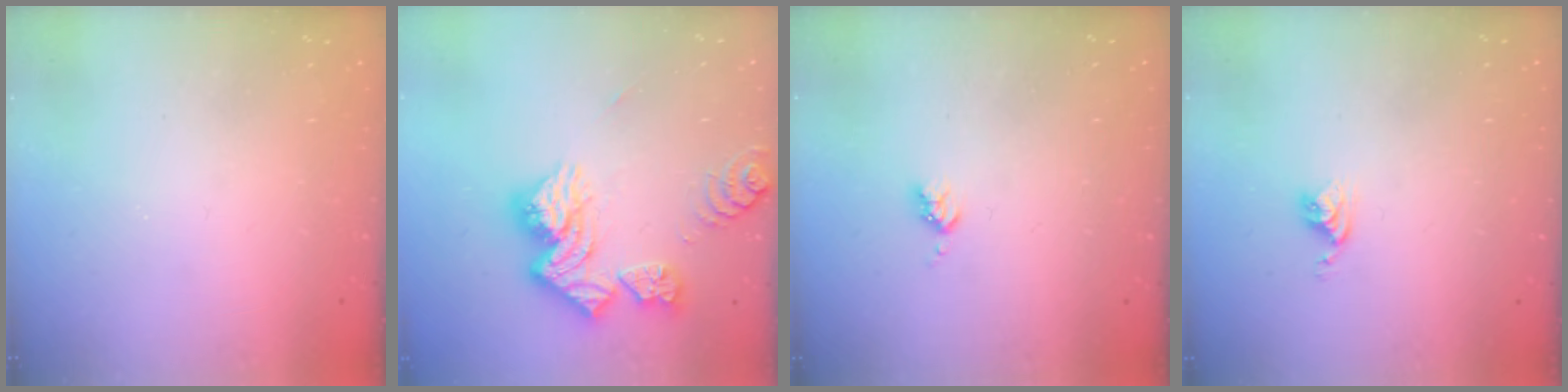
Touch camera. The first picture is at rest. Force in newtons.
{"total": 17.6, "press": 17.5, "slide": 2.1}
{"total": 3.2, "press": 3.2, "slide": 0.5}
{"total": 4.1, "press": 4.1, "slide": 0.1}